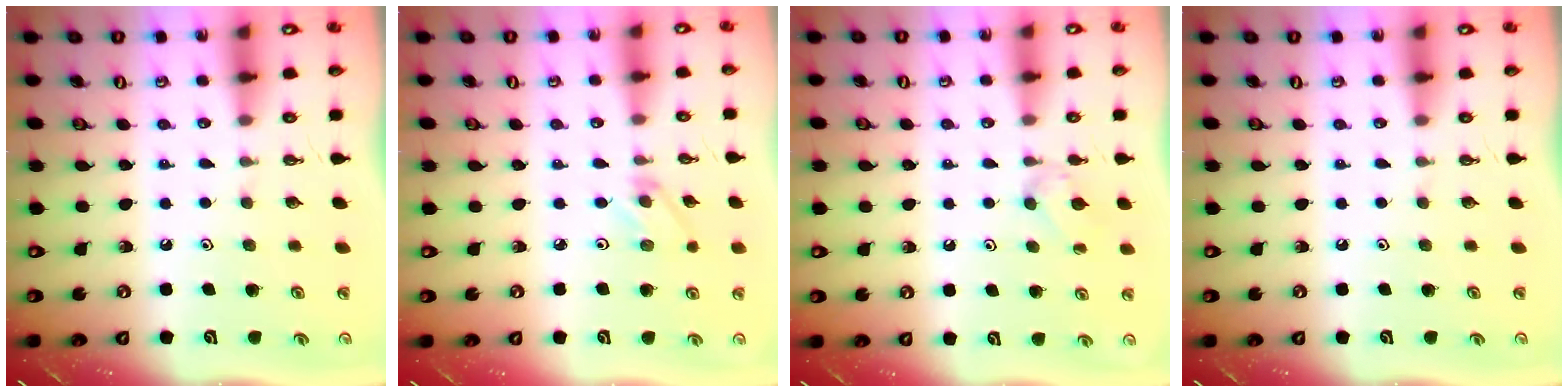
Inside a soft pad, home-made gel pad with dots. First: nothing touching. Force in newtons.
{"total": 2.8, "press": 2.7, "slide": 0.4}
{"total": 6.9, "press": 6.9, "slide": 0.9}
{"total": 0.0}